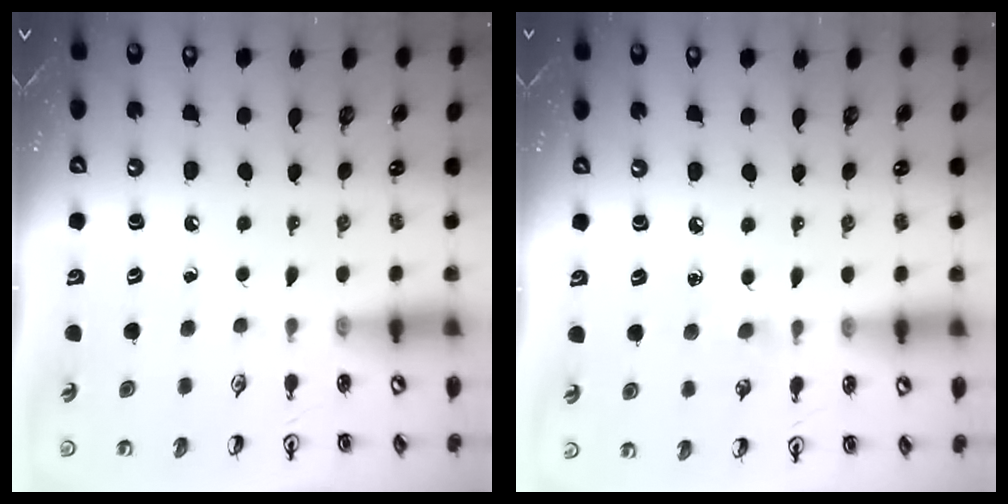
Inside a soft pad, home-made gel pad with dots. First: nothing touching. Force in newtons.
{"total": 5.7, "press": 5.7, "slide": 0.7}